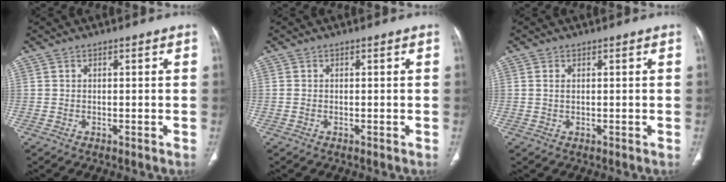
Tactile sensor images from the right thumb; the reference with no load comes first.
{"total": 0.5, "force": [0.0, 0.3, 0.4], "torque": [-0.015, 0.002, 0.002]}
{"total": 1.2, "force": [0.3, 0.6, 1.0], "torque": [-0.027, 0.004, 0.012]}